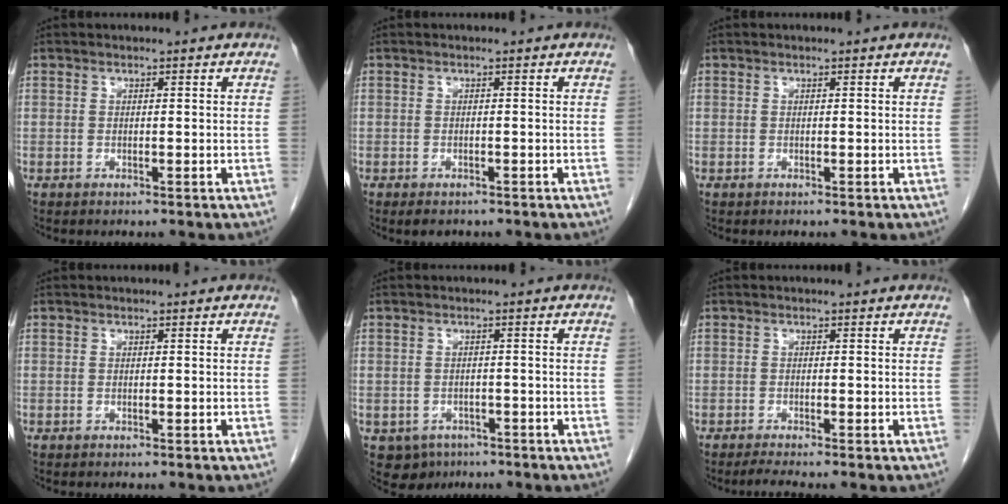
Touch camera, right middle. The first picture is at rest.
{"total": 2.4, "force": [-1.8, 1.1, 1.0], "torque": [-0.014, -0.002, -0.021]}
{"total": 0.0}
{"total": 0.0}
{"total": 4.5, "force": [-2.6, 3.5, 0.9], "torque": [-0.013, 0.004, -0.033]}
{"total": 1.8, "force": [-1.5, -0.4, 0.8], "torque": [-0.024, -0.006, -0.031]}